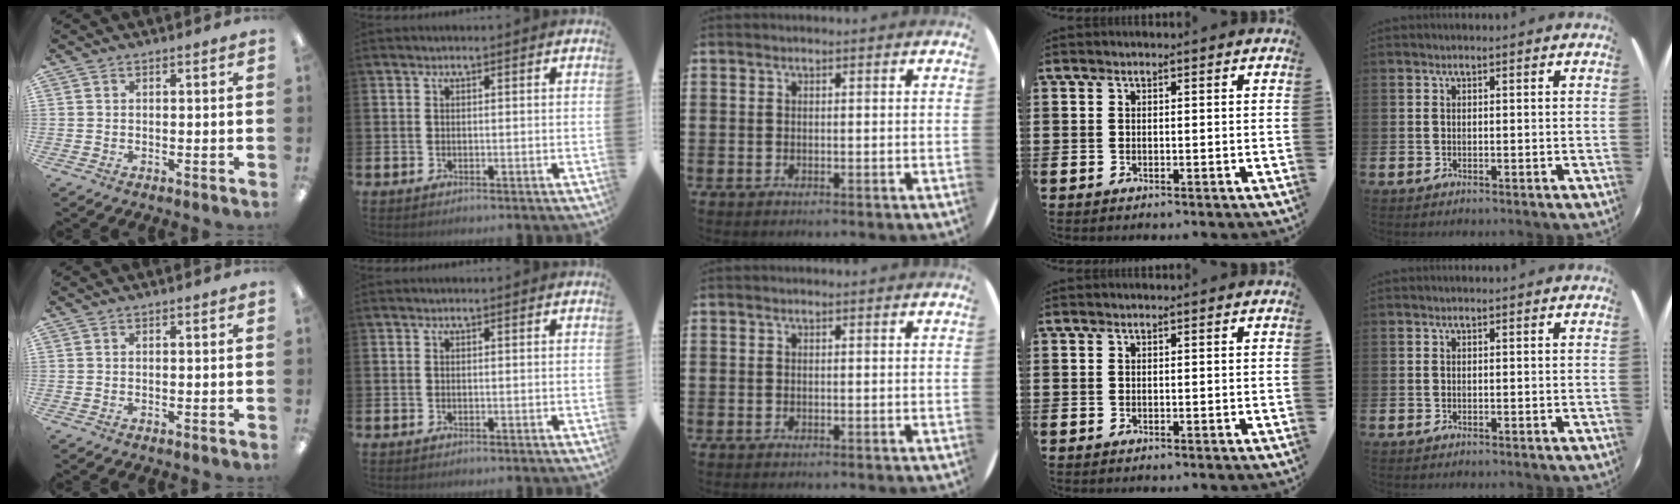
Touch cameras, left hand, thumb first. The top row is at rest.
{}